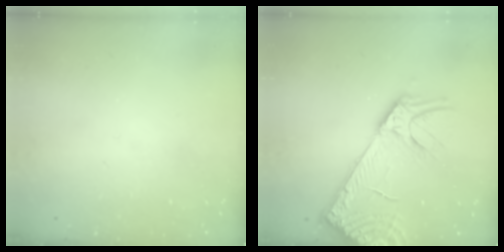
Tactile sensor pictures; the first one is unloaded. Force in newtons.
{"total": 15.6, "press": 15.0, "slide": 3.9}